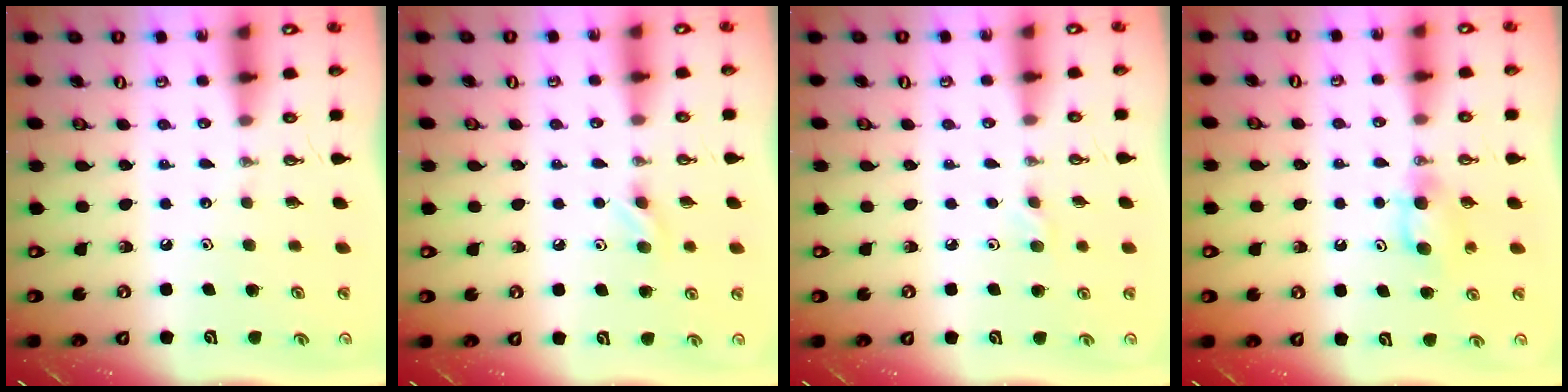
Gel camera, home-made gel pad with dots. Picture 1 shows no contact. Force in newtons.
{"total": 4.4, "press": 4.2, "slide": 1.3}
{"total": 3.5, "press": 3.4, "slide": 0.9}
{"total": 5.2, "press": 5.2, "slide": 0.2}